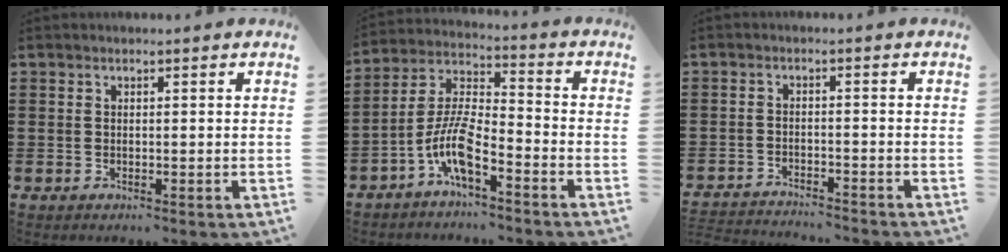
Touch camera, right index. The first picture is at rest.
{"total": 8.4, "force": [-5.1, 2.2, 6.2], "torque": [-0.152, -0.010, -0.105]}
{"total": 2.7, "force": [-2.7, -0.1, 0.0], "torque": [-0.005, -0.002, -0.058]}